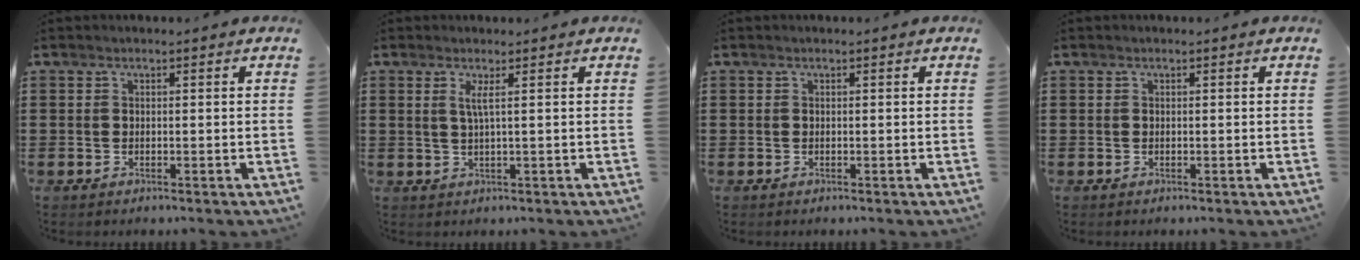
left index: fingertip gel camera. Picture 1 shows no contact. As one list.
[{"total": 2.2, "force": [0.7, -0.2, 2.0], "torque": [-0.043, -0.005, 0.010]}, {"total": 0.0}, {"total": 0.0}]